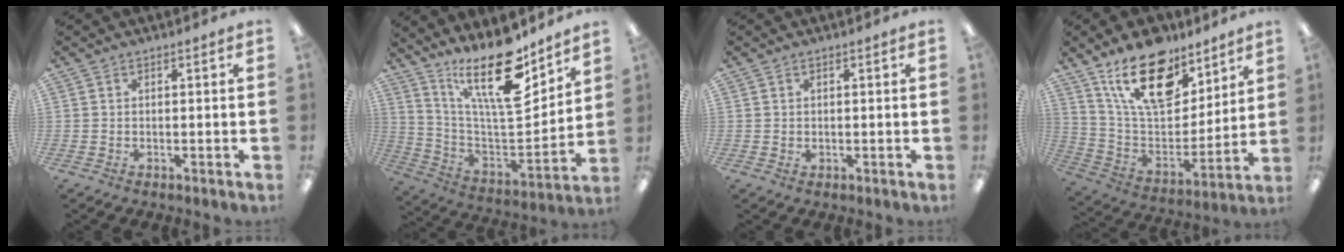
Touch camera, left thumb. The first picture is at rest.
{"total": 21.3, "force": [14.6, 6.5, 14.0], "torque": [-0.250, -0.110, 0.247]}
{"total": 0.8, "force": [0.5, 0.6, 0.3], "torque": [-0.006, 0.004, 0.008]}
{"total": 20.8, "force": [14.0, 10.3, 11.5], "torque": [-0.197, -0.078, 0.249]}